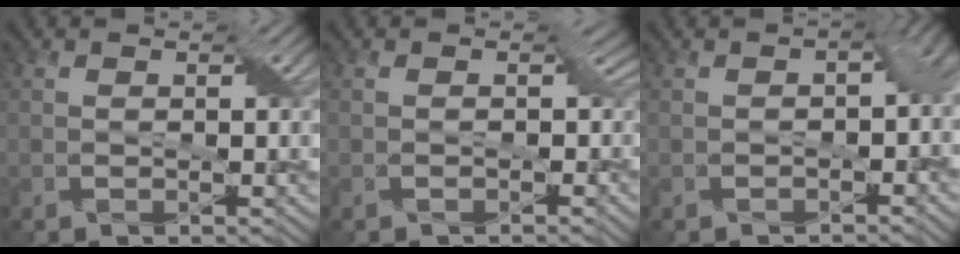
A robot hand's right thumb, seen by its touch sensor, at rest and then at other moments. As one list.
[{"total": 2.1, "force": [-0.6, 1.8, 0.9], "torque": [0.002, -0.001, -0.013]}, {"total": 6.1, "force": [-1.6, 3.9, 4.4], "torque": [-0.023, -0.015, -0.020]}]